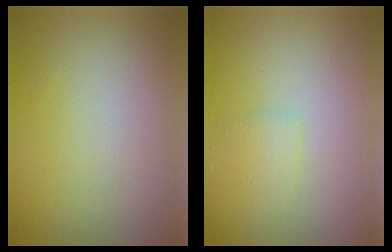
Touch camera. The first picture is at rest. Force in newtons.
{"total": 1.0, "press": 1.0, "slide": 0.0}